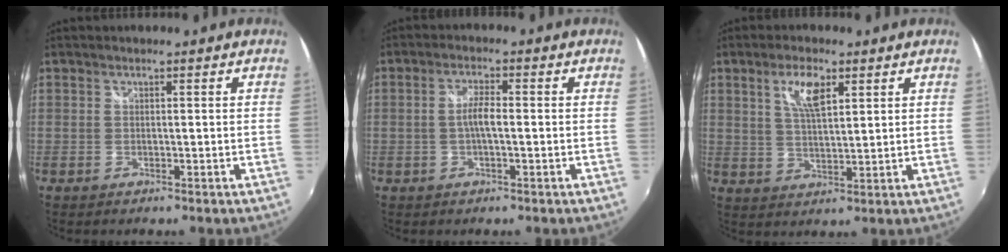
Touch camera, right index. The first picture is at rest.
{"total": 3.4, "force": [-0.4, 0.7, 3.3], "torque": [-0.064, 0.004, -0.008]}
{"total": 6.4, "force": [3.1, 2.3, 5.1], "torque": [-0.092, 0.004, 0.059]}